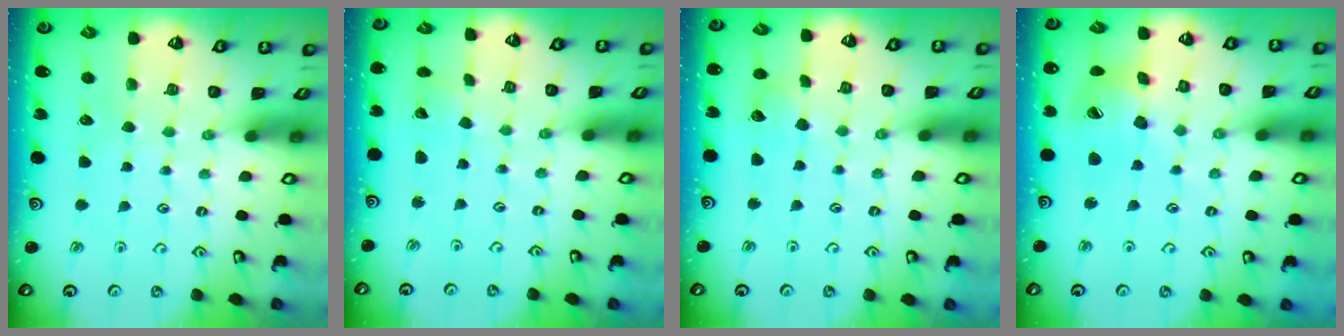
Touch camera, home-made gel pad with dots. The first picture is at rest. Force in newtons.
{"total": 2.3, "press": 2.3, "slide": 0.1}
{"total": 6.6, "press": 6.6, "slide": 0.8}
{"total": 15.3, "press": 15.1, "slide": 2.1}